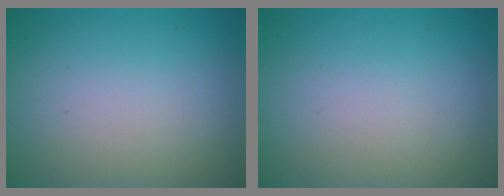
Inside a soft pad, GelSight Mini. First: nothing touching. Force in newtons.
{"total": 0.0}